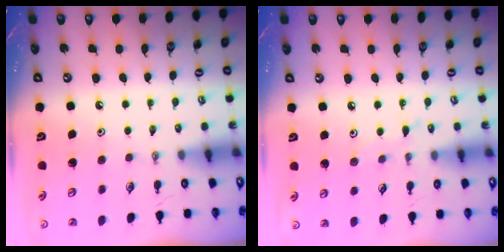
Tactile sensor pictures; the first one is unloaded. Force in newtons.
{"total": 5.8, "press": 5.8, "slide": 0.7}